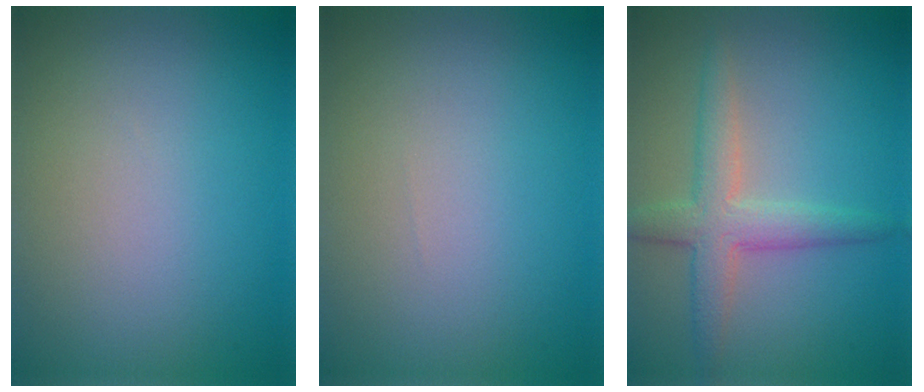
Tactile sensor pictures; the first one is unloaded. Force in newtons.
{"total": 0.0}
{"total": 3.8, "press": 3.8, "slide": 0.0}